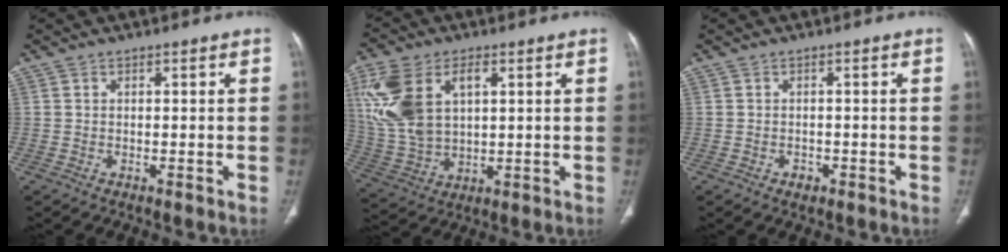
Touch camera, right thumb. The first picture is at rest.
{"total": 16.9, "force": [4.9, 10.3, 12.6], "torque": [-0.273, -0.001, 0.104]}
{"total": 1.4, "force": [-0.7, 1.1, 0.6], "torque": [-0.005, 0.006, -0.007]}